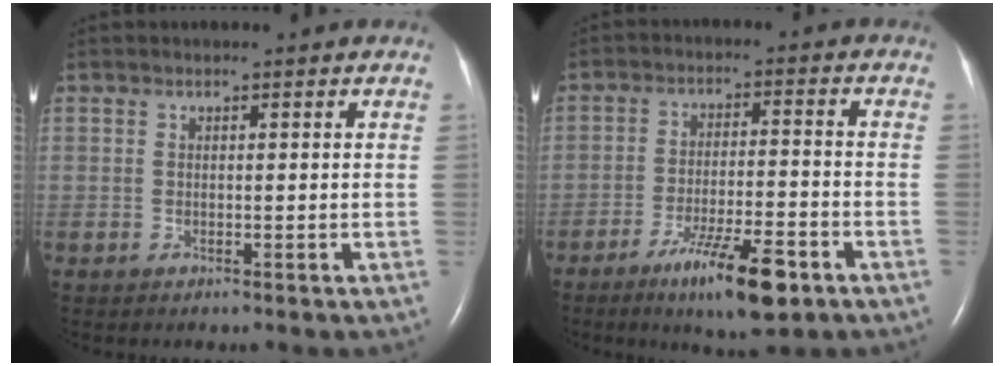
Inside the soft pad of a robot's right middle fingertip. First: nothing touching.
{"total": 10.2, "force": [-6.1, 1.4, 8.1], "torque": [-0.143, -0.018, -0.097]}